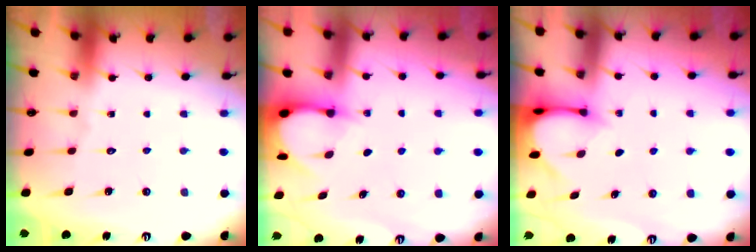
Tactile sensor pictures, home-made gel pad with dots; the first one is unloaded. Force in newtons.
{"total": 3.2, "press": 3.2, "slide": 0.3}
{"total": 3.2, "press": 3.2, "slide": 0.2}